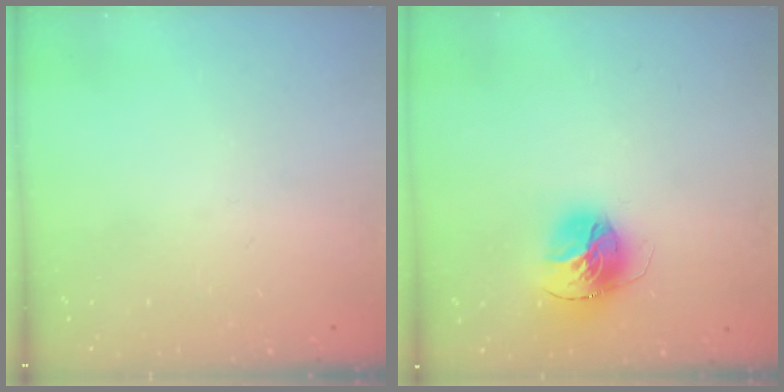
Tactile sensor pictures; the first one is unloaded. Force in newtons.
{"total": 15.4, "press": 15.3, "slide": 1.7}